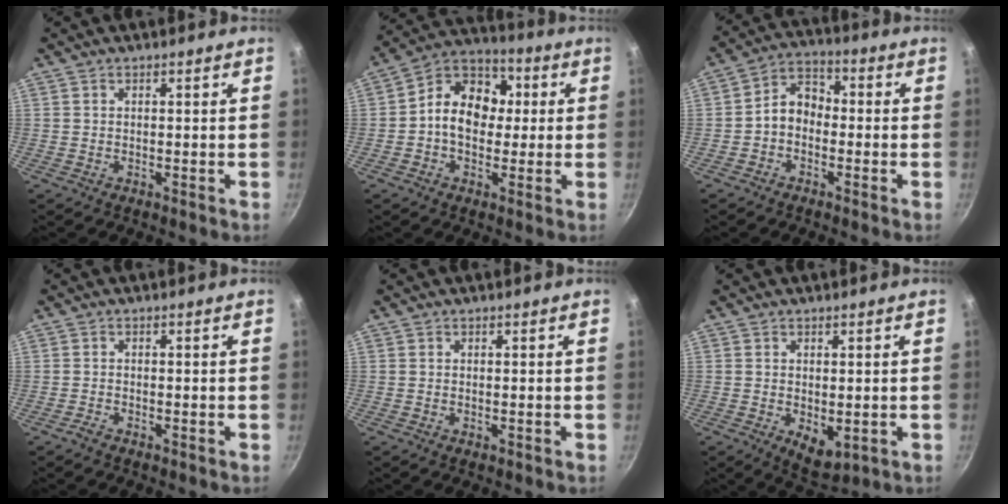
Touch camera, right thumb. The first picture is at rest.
{"total": 12.6, "force": [0.4, 9.9, 7.9], "torque": [-0.078, 0.031, -0.017]}
{"total": 6.6, "force": [-1.5, 4.9, 4.0], "torque": [-0.045, 0.034, -0.042]}
{"total": 1.1, "force": [-0.9, 0.3, 0.6], "torque": [-0.018, 0.007, -0.022]}
{"total": 0.7, "force": [-0.1, 0.3, 0.6], "torque": [-0.008, 0.000, -0.002]}
{"total": 5.6, "force": [-0.7, 3.2, 4.5], "torque": [-0.055, -0.012, -0.001]}